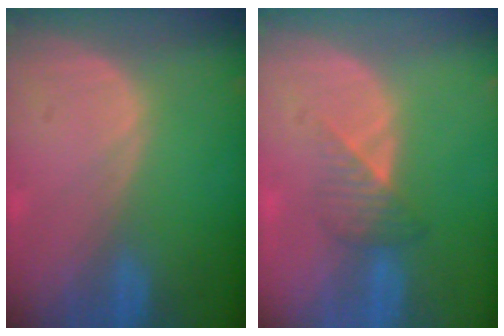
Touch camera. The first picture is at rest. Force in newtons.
{"total": 3.3, "press": 3.2, "slide": 1.0}